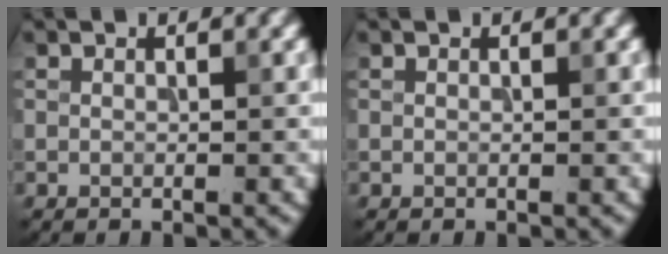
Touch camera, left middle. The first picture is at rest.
{"total": 0.0}